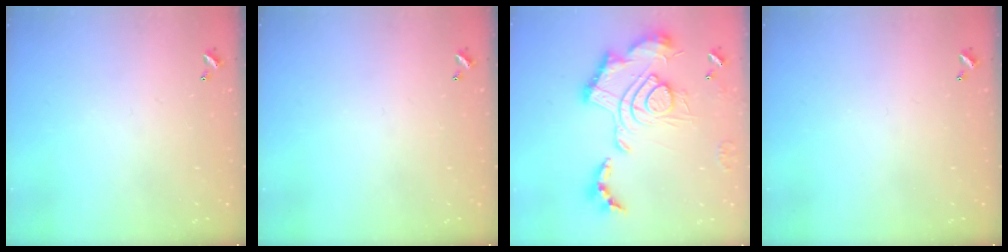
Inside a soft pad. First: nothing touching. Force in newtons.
{"total": 0.0}
{"total": 2.5, "press": 1.9, "slide": 1.7}
{"total": 0.0}